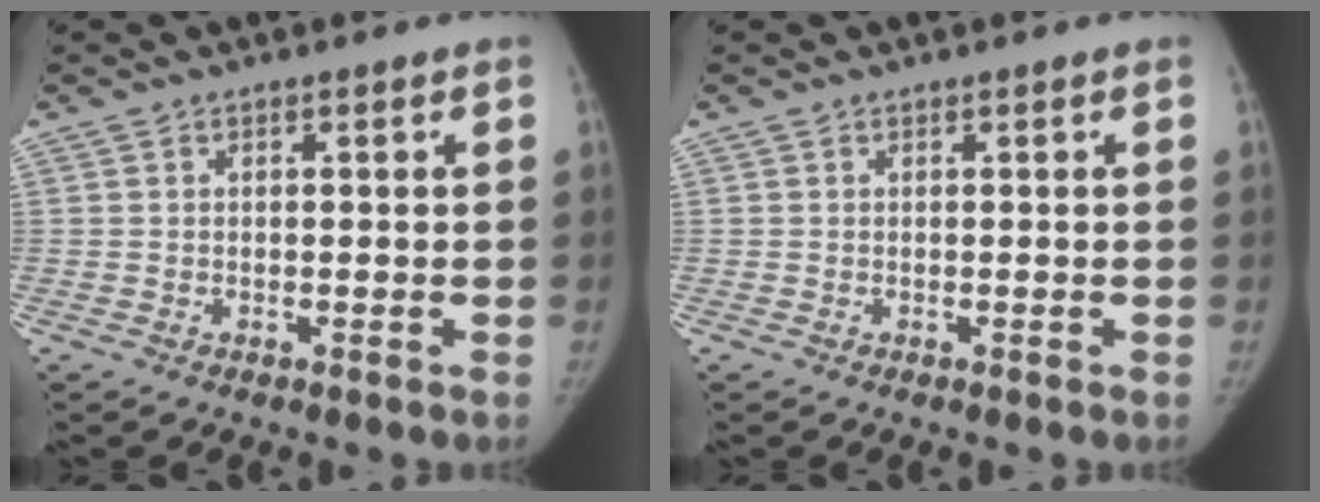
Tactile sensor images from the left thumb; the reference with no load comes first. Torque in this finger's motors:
{"motor_torque": [0.01, -0.01, 0.15, 0.04, 0.01]}